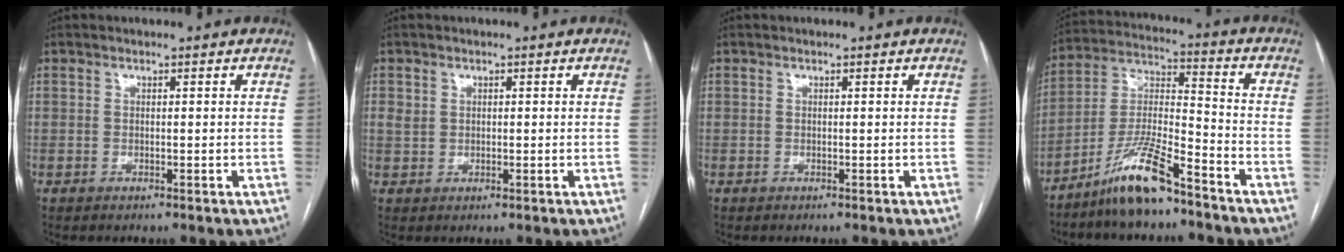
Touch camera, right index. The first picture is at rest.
{"total": 1.8, "force": [0.6, 1.5, 0.7], "torque": [-0.013, 0.005, 0.014]}
{"total": 0.0}
{"total": 11.5, "force": [-8.6, 1.3, 7.5], "torque": [-0.154, -0.006, -0.164]}